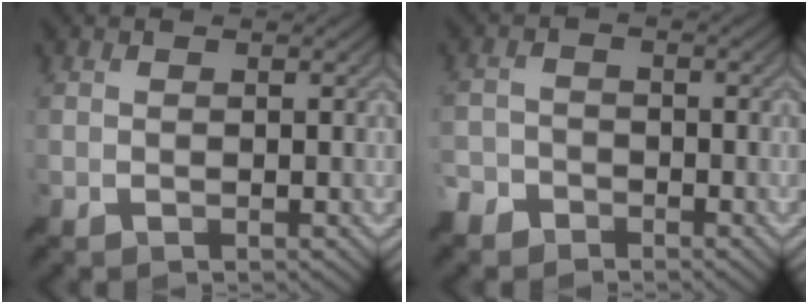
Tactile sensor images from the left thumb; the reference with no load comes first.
{"total": 3.3, "force": [-2.6, 1.9, 0.6], "torque": [-0.012, -0.003, -0.062]}